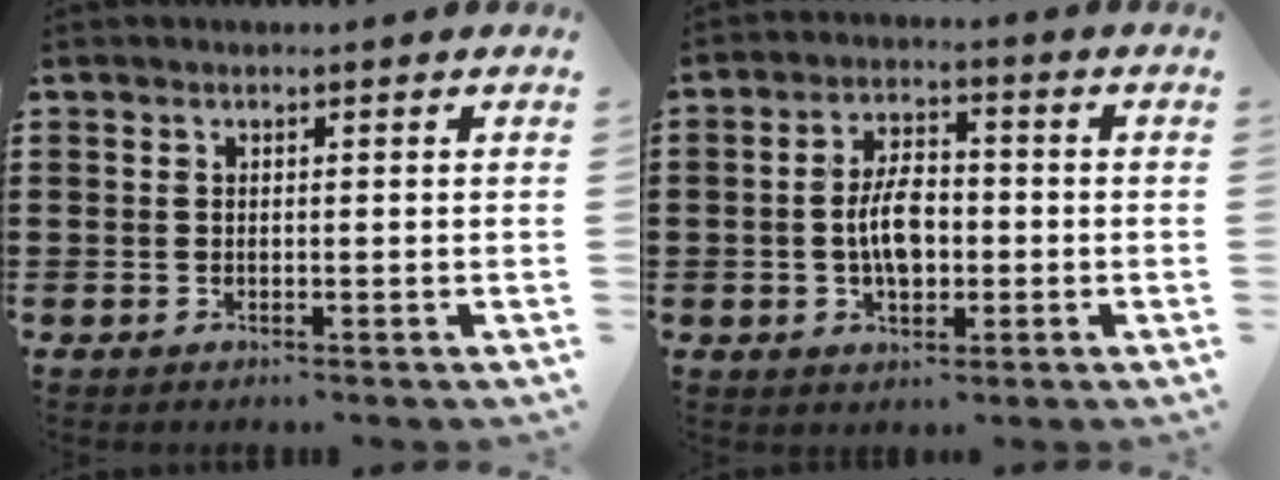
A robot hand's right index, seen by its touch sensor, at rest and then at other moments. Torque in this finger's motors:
{"motor_torque": [1.09, 1.05, 0.17, 0.03]}